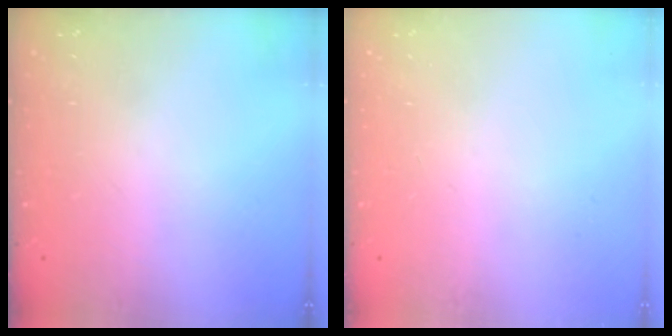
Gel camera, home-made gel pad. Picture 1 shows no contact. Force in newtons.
{"total": 0.0}